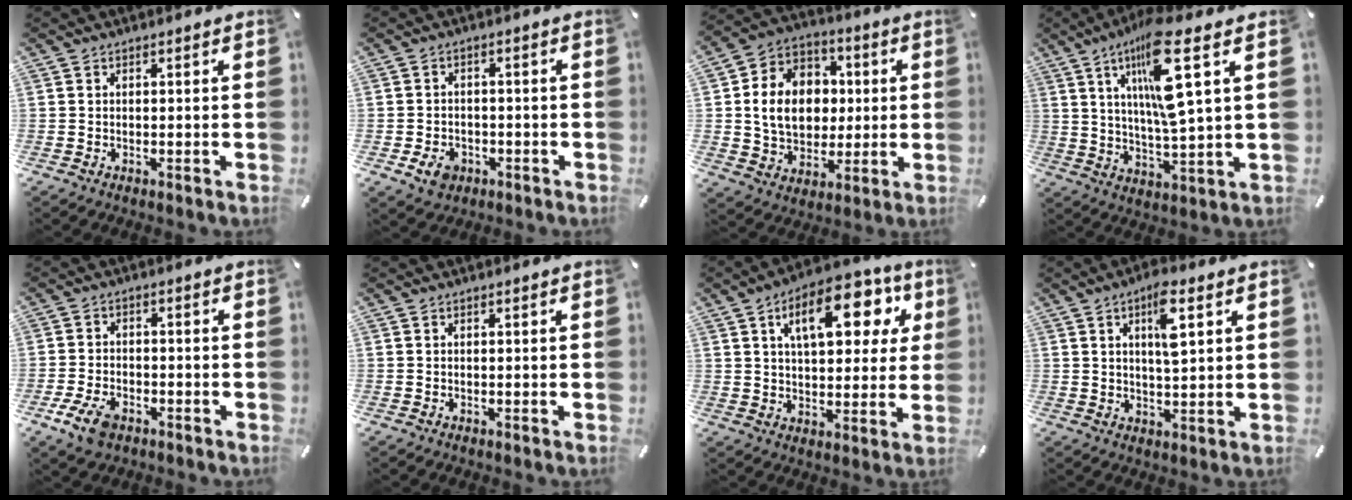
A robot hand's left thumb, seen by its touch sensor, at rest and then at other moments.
{"total": 4.7, "force": [-2.3, 3.6, 2.0], "torque": [-0.044, 0.009, -0.043]}
{"total": 13.2, "force": [0.3, 11.5, 6.5], "torque": [-0.143, 0.007, 0.010]}
{"total": 15.4, "force": [7.1, 3.0, 13.3], "torque": [-0.247, -0.028, 0.109]}
{"total": 6.3, "force": [-3.5, 3.6, 3.7], "torque": [-0.095, 0.008, -0.070]}
{"total": 0.0}
{"total": 17.2, "force": [7.2, 8.8, 12.9], "torque": [-0.189, -0.012, 0.113]}
{"total": 8.0, "force": [3.3, 2.6, 6.8], "torque": [-0.109, -0.008, 0.049]}